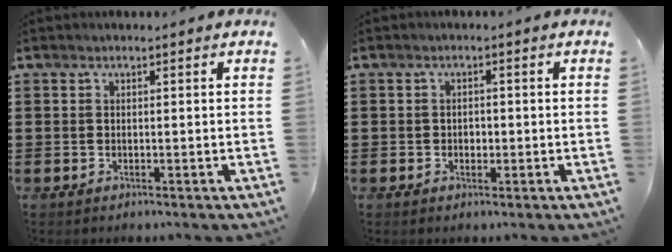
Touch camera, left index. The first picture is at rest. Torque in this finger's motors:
{"motor_torque": [0.01, 0.02, 0.00, 0.02]}